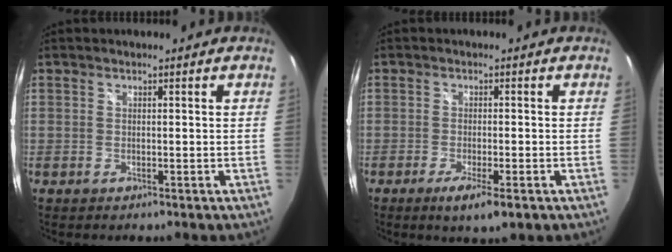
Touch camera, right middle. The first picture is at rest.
{"total": 4.9, "force": [-2.7, 0.6, 4.1], "torque": [-0.079, -0.016, -0.043]}